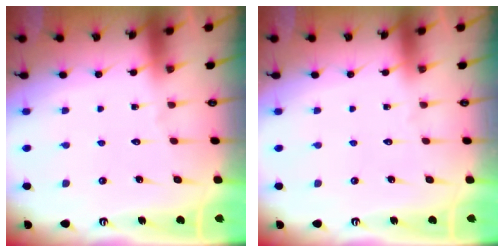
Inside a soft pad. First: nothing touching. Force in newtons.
{"total": 0.0}